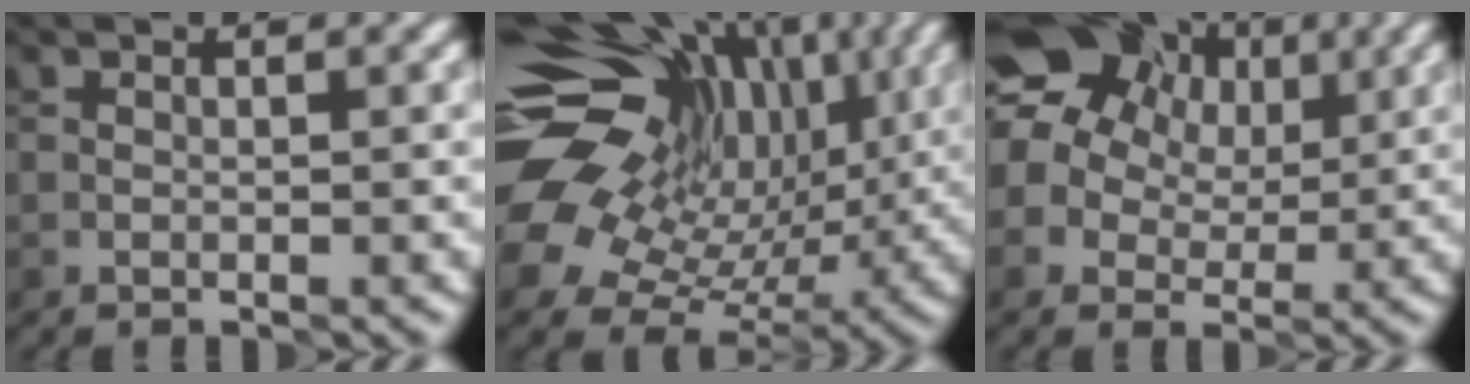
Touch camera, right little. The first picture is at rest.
{"total": 16.9, "force": [4.2, 12.0, 11.1], "torque": [-0.211, 0.048, 0.083]}
{"total": 13.8, "force": [6.2, 10.4, 6.5], "torque": [-0.154, 0.047, 0.104]}